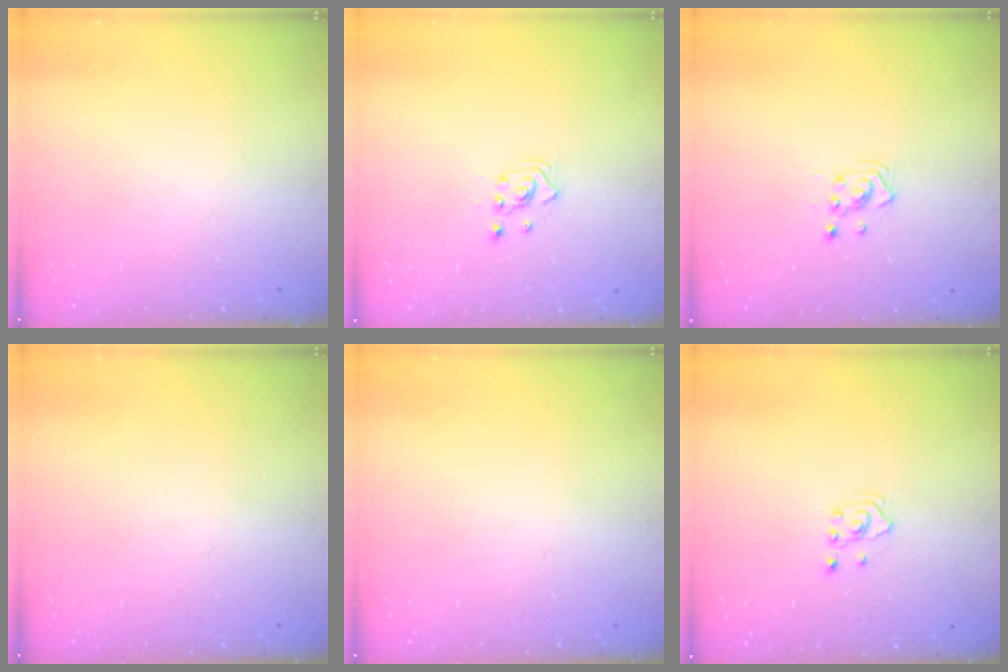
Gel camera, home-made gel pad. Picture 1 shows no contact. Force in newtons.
{"total": 2.3, "press": 2.3, "slide": 0.3}
{"total": 3.1, "press": 3.1, "slide": 0.3}
{"total": 0.0}
{"total": 0.0}
{"total": 2.0, "press": 1.8, "slide": 0.9}